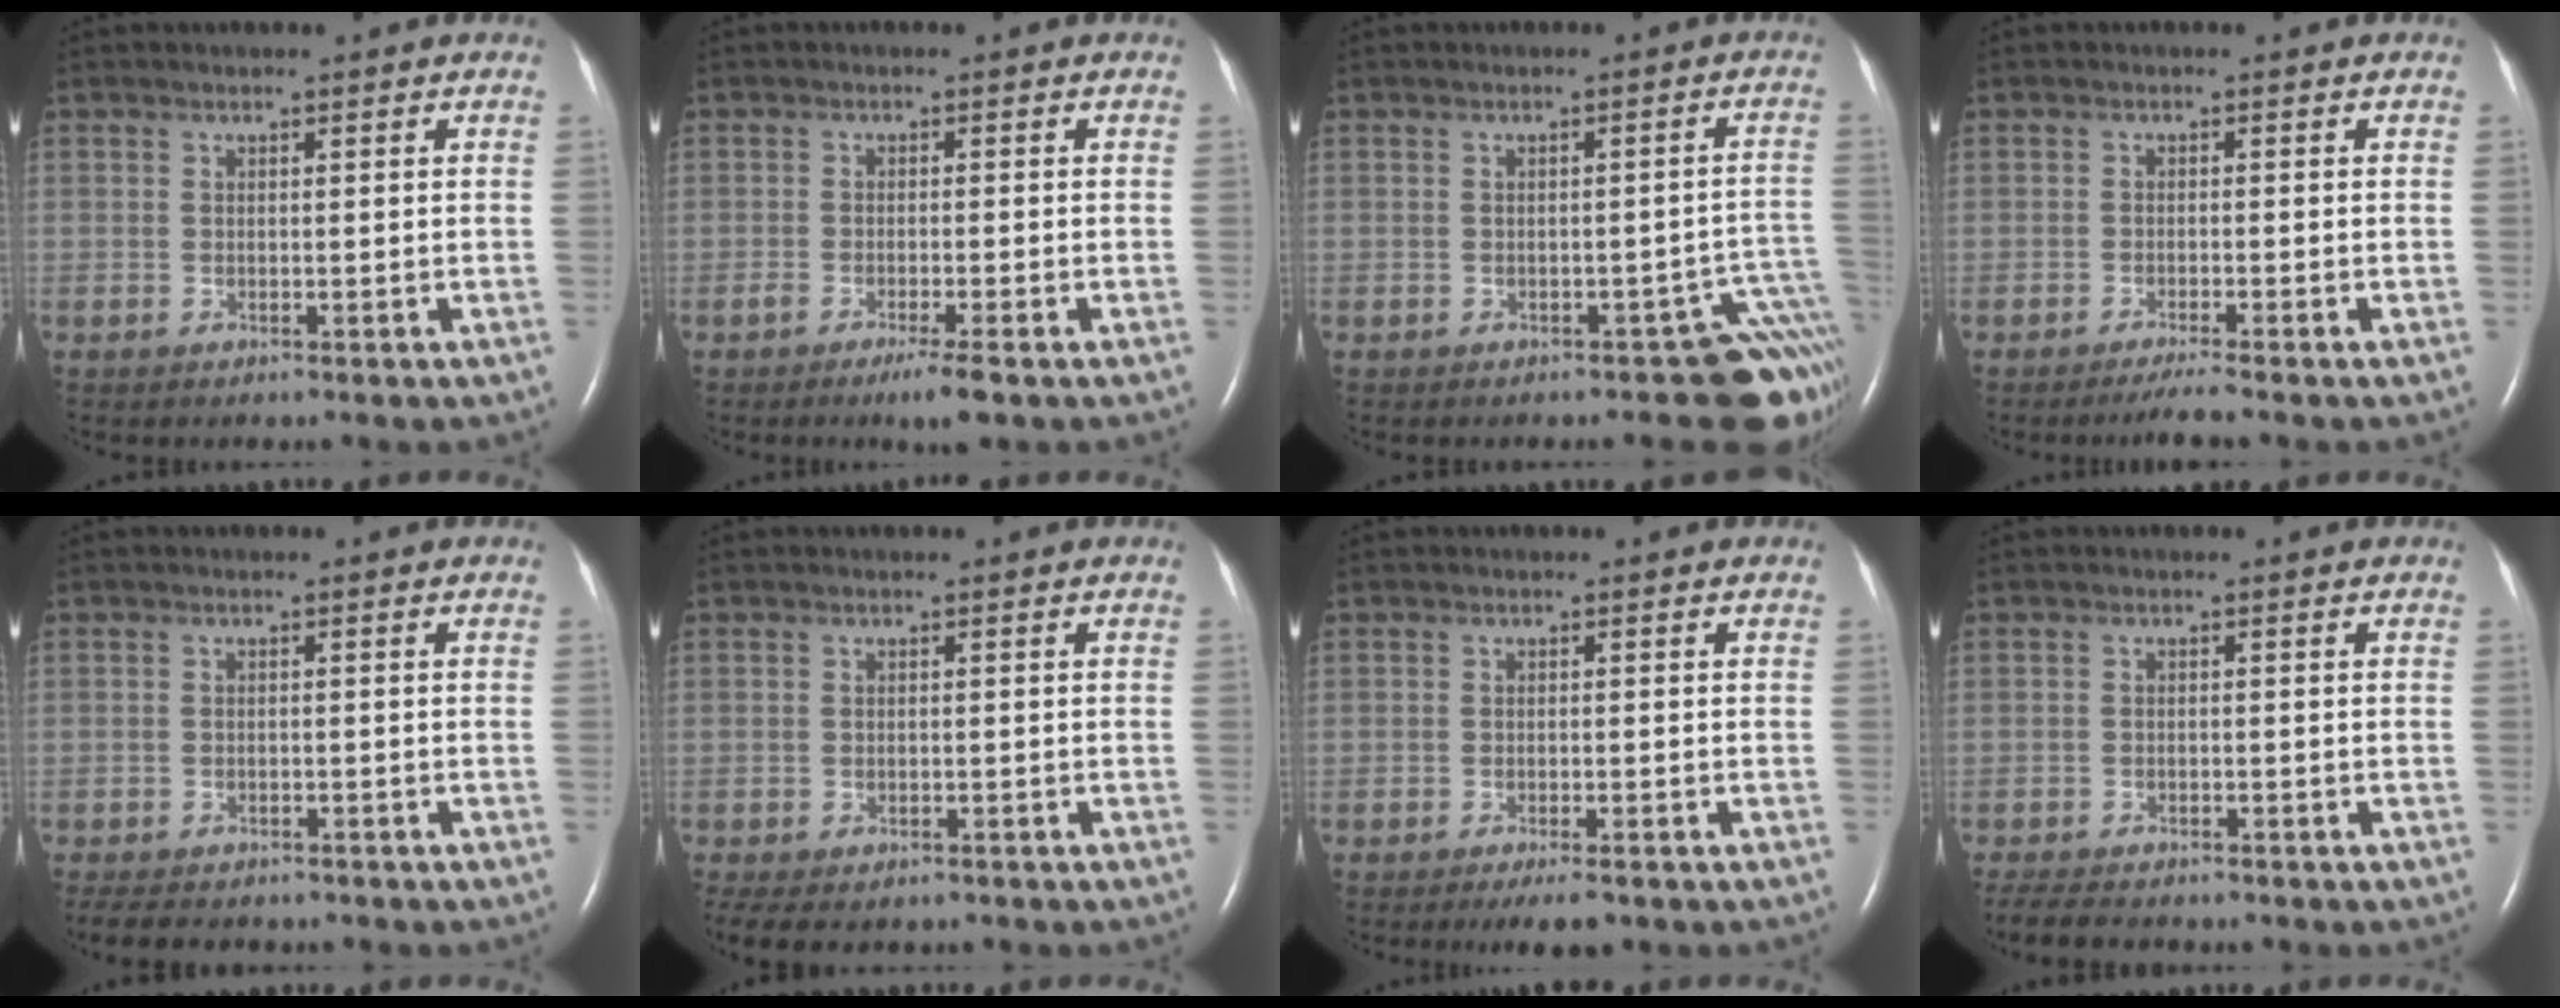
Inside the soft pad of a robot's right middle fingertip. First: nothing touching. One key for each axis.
{"total": 3.5, "fx": -2.2, "fy": 0.1, "fz": 2.6, "tx": -0.046, "ty": -0.009, "tz": -0.037}
{"total": 6.0, "fx": -4.6, "fy": 2.0, "fz": 3.4, "tx": -0.010, "ty": 0.026, "tz": -0.052}
{"total": 2.7, "fx": -2.4, "fy": -0.6, "fz": 1.3, "tx": -0.029, "ty": -0.009, "tz": -0.044}
{"total": 9.3, "fx": -7.9, "fy": 3.3, "fz": 3.7, "tx": -0.070, "ty": -0.004, "tz": -0.103}
{"total": 9.0, "fx": -6.9, "fy": 4.3, "fz": 3.9, "tx": -0.078, "ty": -0.005, "tz": -0.087}
{"total": 4.0, "fx": -3.0, "fy": 1.0, "fz": 2.4, "tx": -0.034, "ty": -0.006, "tz": -0.042}
{"total": 7.3, "fx": -6.3, "fy": 2.0, "fz": 3.0, "tx": -0.053, "ty": -0.010, "tz": -0.095}